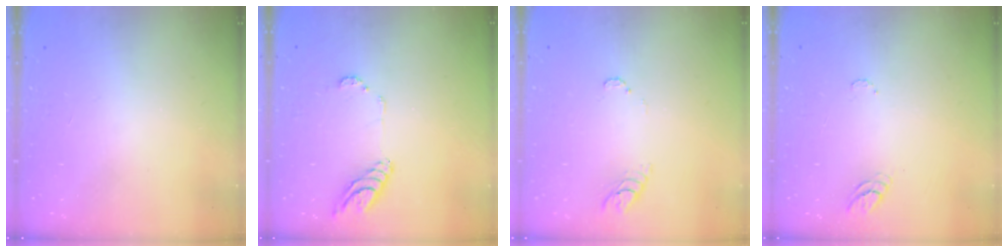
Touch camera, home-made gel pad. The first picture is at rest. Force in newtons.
{"total": 9.8, "press": 9.7, "slide": 0.9}
{"total": 3.8, "press": 3.7, "slide": 0.4}
{"total": 5.1, "press": 5.1, "slide": 0.4}